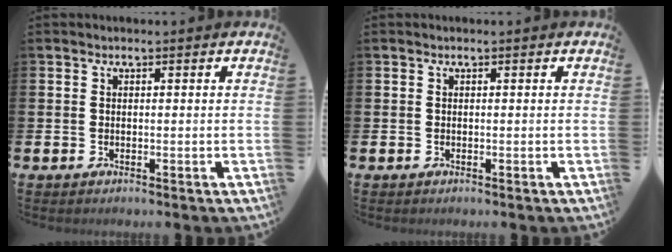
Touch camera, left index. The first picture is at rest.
{"total": 0.0}